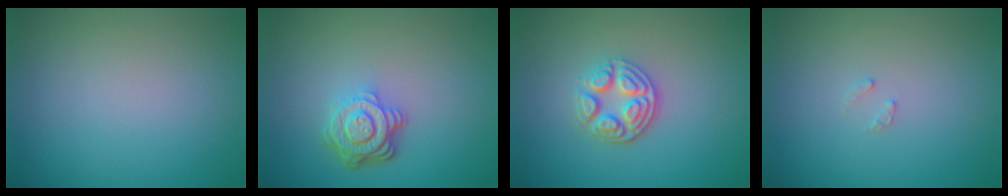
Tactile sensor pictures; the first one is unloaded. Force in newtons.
{"total": 4.5, "press": 3.3, "slide": 3.1}
{"total": 3.6, "press": 3.1, "slide": 1.9}
{"total": 0.8, "press": 0.7, "slide": 0.1}